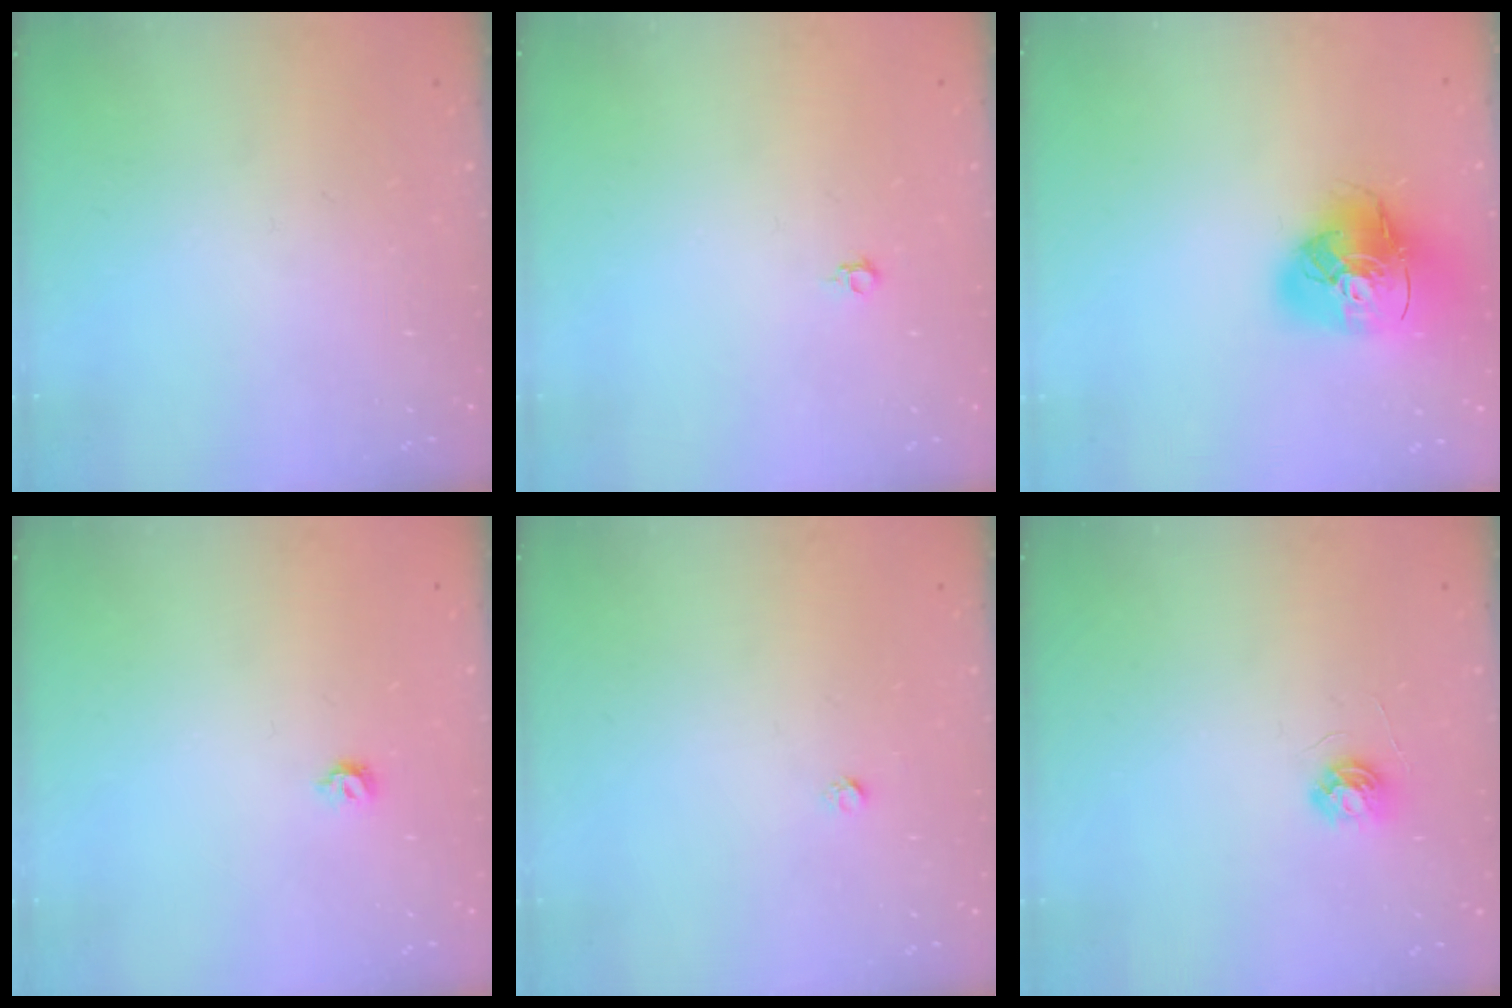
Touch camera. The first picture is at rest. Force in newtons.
{"total": 3.5, "press": 3.4, "slide": 0.6}
{"total": 15.6, "press": 15.5, "slide": 1.6}
{"total": 4.1, "press": 4.0, "slide": 0.8}
{"total": 1.6, "press": 1.5, "slide": 0.1}
{"total": 5.2, "press": 5.2, "slide": 0.5}